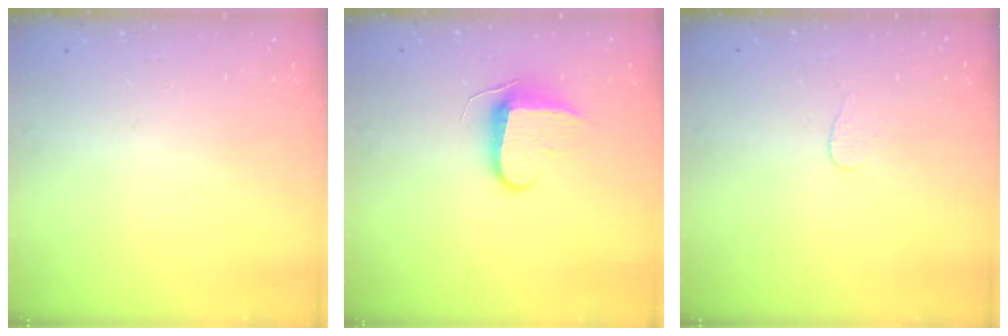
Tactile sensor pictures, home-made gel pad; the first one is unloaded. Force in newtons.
{"total": 9.0, "press": 9.0, "slide": 0.7}
{"total": 2.7, "press": 2.7, "slide": 0.3}